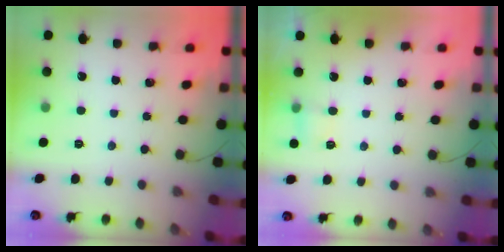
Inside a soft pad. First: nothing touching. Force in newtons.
{"total": 5.0, "press": 3.8, "slide": 3.3}